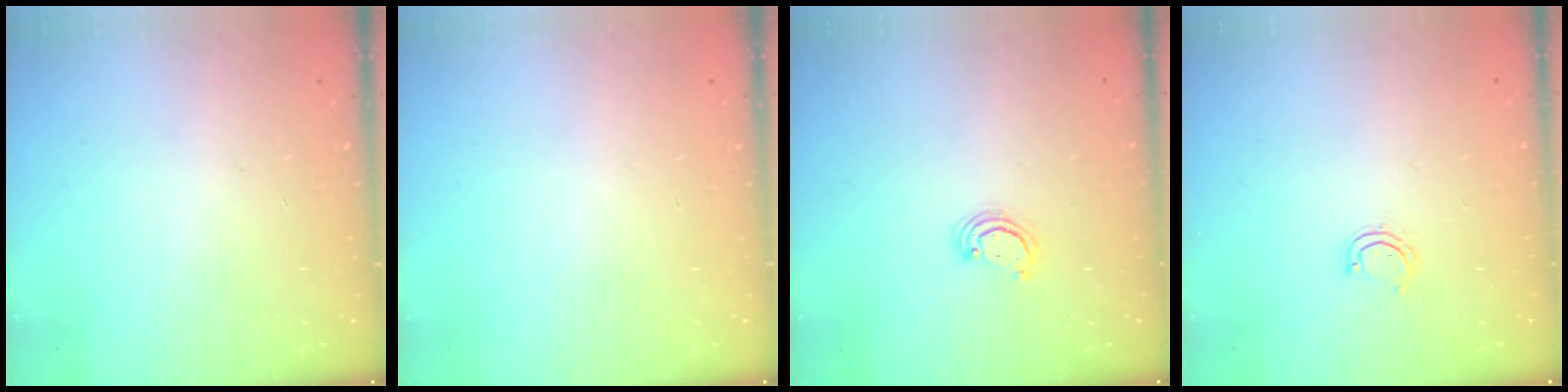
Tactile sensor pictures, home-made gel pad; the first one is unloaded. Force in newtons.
{"total": 0.0}
{"total": 2.9, "press": 2.8, "slide": 0.3}
{"total": 3.8, "press": 3.8, "slide": 0.3}